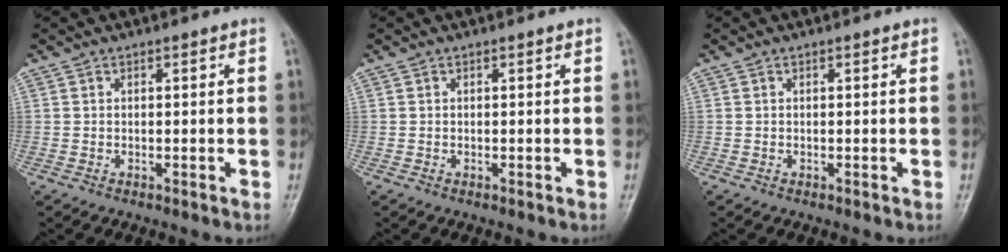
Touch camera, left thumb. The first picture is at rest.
{"total": 0.0}
{"total": 0.0}